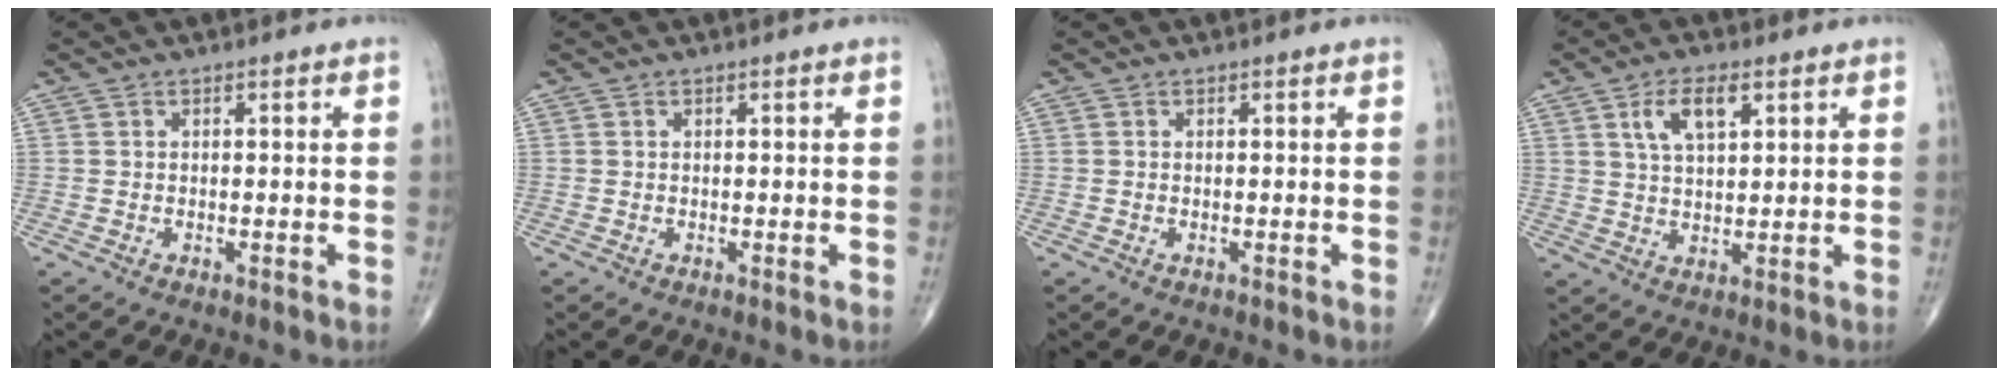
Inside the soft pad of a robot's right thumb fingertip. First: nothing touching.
{"total": 0.0}
{"total": 0.0}
{"total": 6.9, "force": [3.0, 3.2, 5.3], "torque": [-0.093, -0.007, 0.058]}